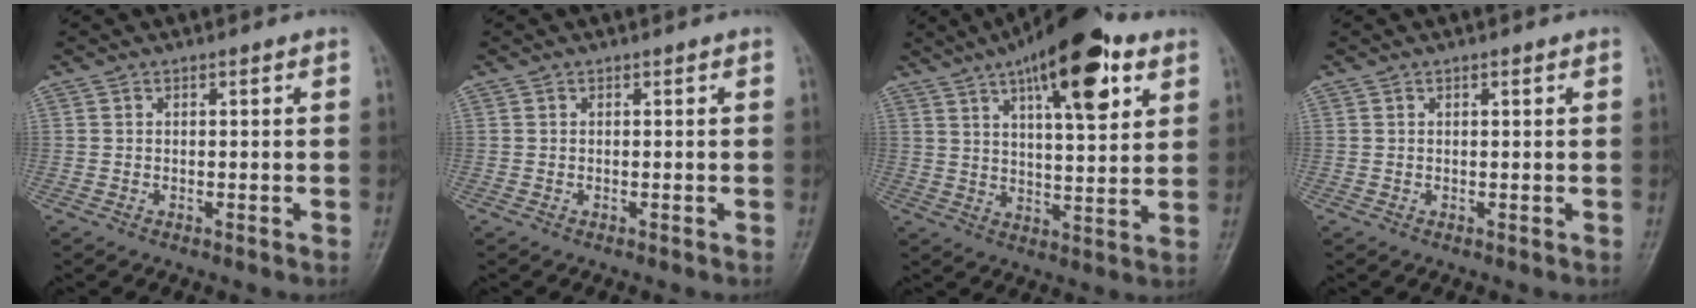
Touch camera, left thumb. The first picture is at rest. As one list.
[{"total": 0.0}, {"total": 18.2, "force": [9.2, 6.2, 14.4], "torque": [-0.190, -0.025, 0.138]}, {"total": 0.7, "force": [0.4, 0.2, 0.6], "torque": [-0.010, 0.000, 0.005]}]